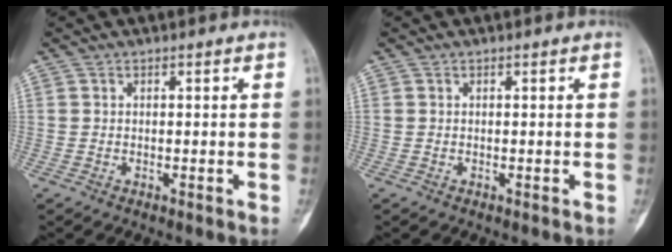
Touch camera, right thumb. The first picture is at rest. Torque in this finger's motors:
{"motor_torque": [-0.24, 0.30, 0.00, 0.00, 0.00]}